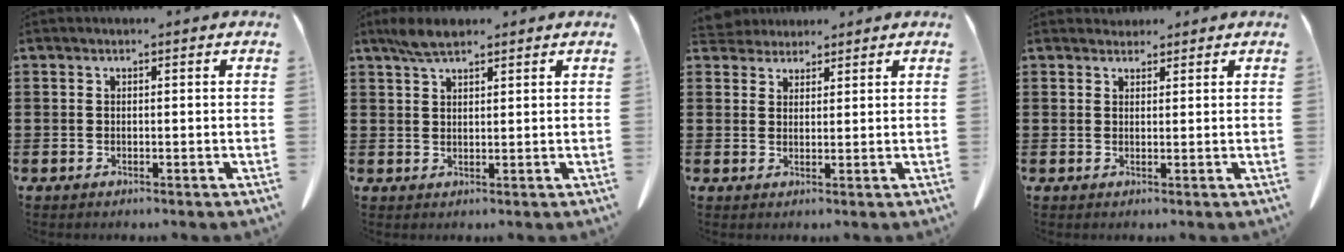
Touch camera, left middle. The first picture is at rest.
{"total": 3.9, "force": [2.7, 1.1, 2.5], "torque": [-0.056, 0.004, 0.051]}
{"total": 3.1, "force": [3.0, 0.9, 0.0], "torque": [-0.011, -0.003, 0.058]}
{"total": 1.8, "force": [1.6, 0.7, 0.1], "torque": [-0.007, 0.002, 0.033]}